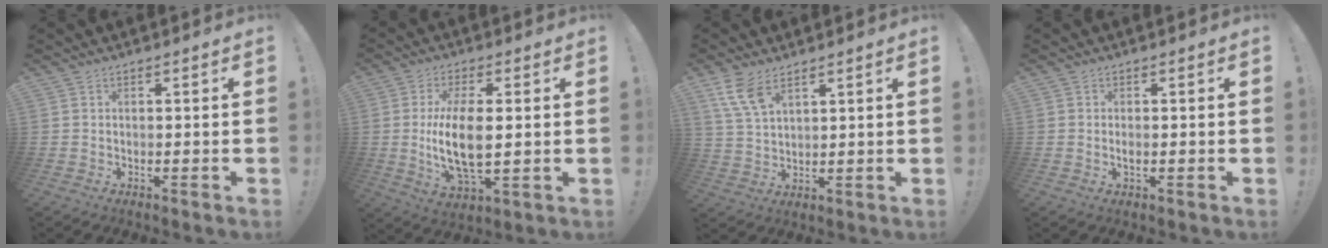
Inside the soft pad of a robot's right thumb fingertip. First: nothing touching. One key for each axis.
{"total": 13.2, "fx": 0.3, "fy": 5.8, "fz": 11.9, "tx": -0.240, "ty": -0.018, "tz": -0.003}
{"total": 8.7, "fx": 5.5, "fy": 4.4, "fz": 5.0, "tx": -0.097, "ty": -0.020, "tz": 0.110}
{"total": 1.4, "fx": -0.3, "fy": 0.5, "fz": 1.3, "tx": -0.021, "ty": 0.000, "tz": -0.006}